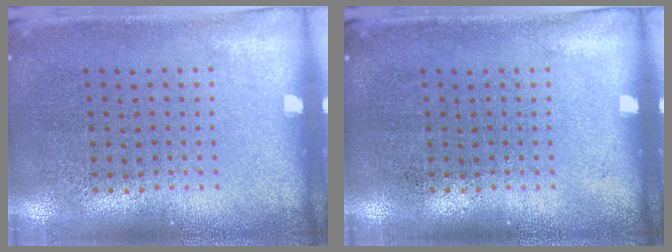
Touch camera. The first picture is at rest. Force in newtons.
{"total": 0.0}